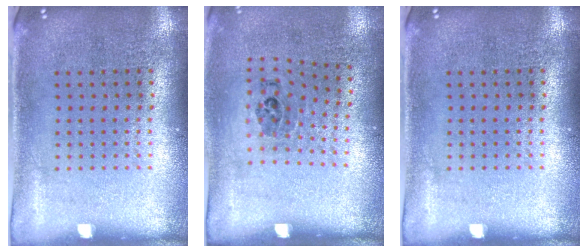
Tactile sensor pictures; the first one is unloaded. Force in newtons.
{"total": 1.2, "press": 0.8, "slide": 0.9}
{"total": 0.0}